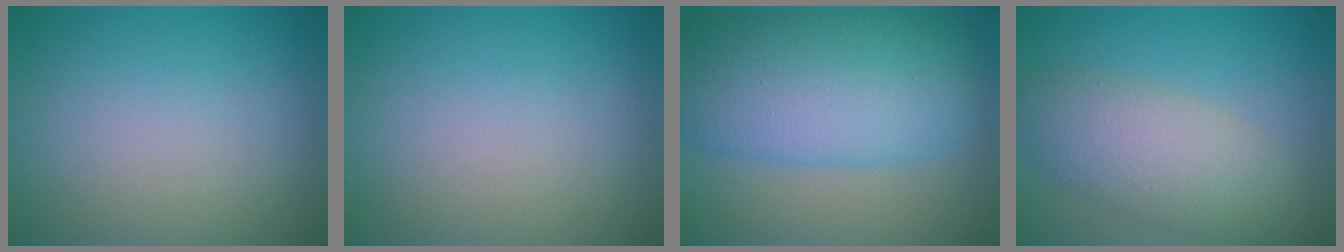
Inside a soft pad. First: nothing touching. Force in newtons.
{"total": 0.0}
{"total": 11.0, "press": 11.0, "slide": 0.2}
{"total": 5.4, "press": 5.4, "slide": 0.2}